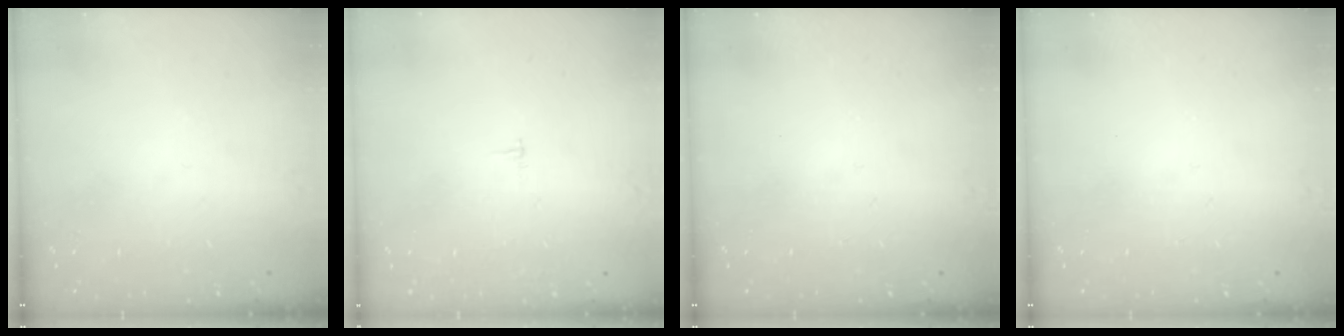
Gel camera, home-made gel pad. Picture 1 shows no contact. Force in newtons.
{"total": 2.1, "press": 2.1, "slide": 0.2}
{"total": 0.0}
{"total": 0.0}